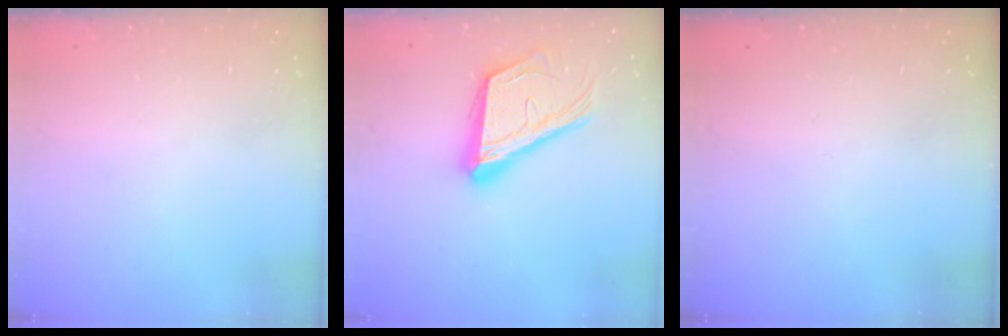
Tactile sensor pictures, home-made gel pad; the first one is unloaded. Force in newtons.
{"total": 19.7, "press": 19.6, "slide": 2.3}
{"total": 0.0}